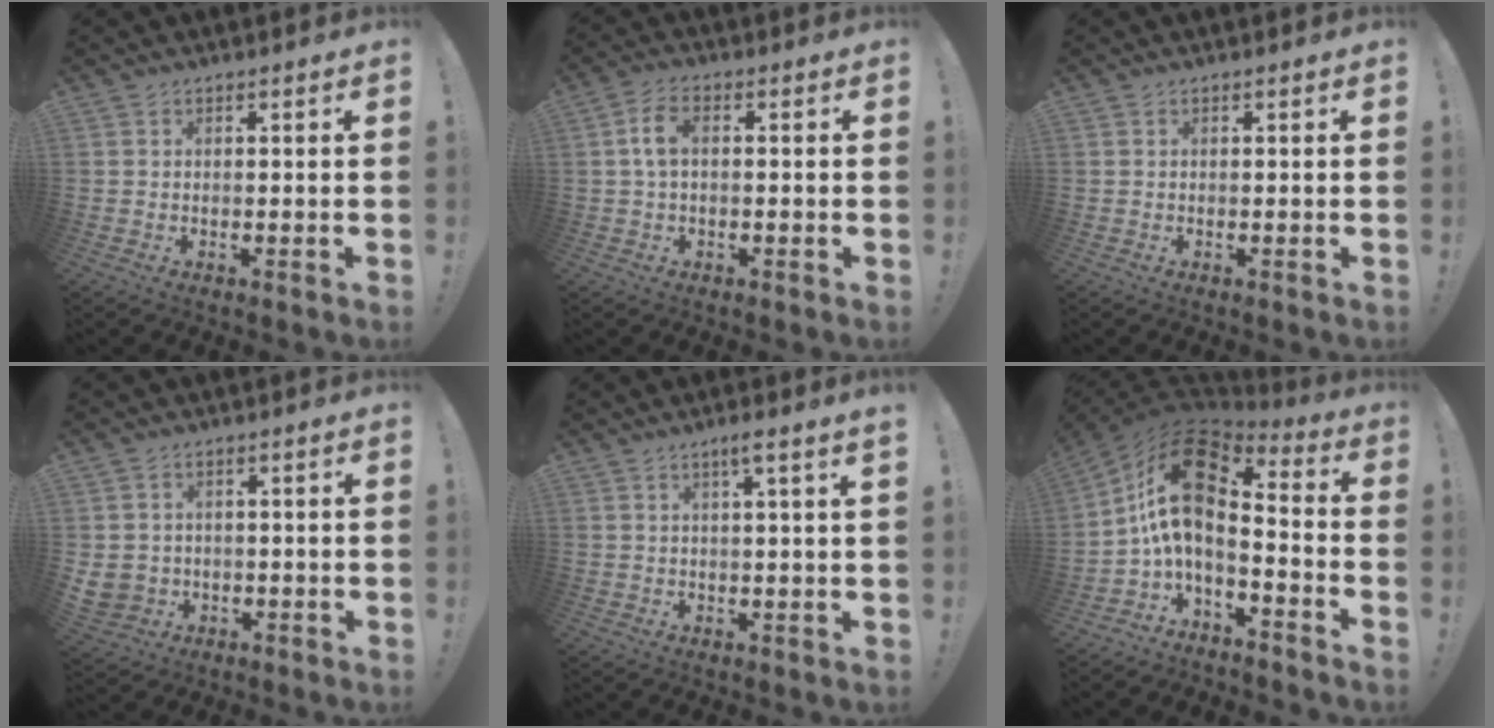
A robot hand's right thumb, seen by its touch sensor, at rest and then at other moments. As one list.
[{"total": 5.2, "force": [0.7, 3.1, 4.2], "torque": [-0.072, 0.009, 0.014]}, {"total": 0.0}, {"total": 4.9, "force": [0.1, 4.6, 1.6], "torque": [-0.043, -0.003, 0.003]}, {"total": 3.7, "force": [2.0, -0.8, 3.0], "torque": [-0.050, -0.006, 0.028]}, {"total": 14.6, "force": [3.4, 6.7, 12.6], "torque": [-0.246, -0.025, 0.056]}]